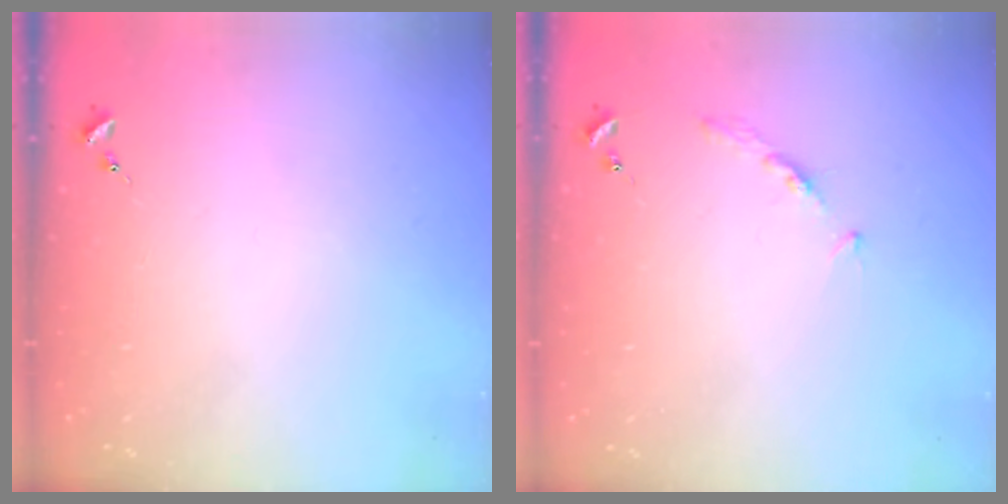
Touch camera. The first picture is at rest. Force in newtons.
{"total": 3.9, "press": 3.9, "slide": 0.5}